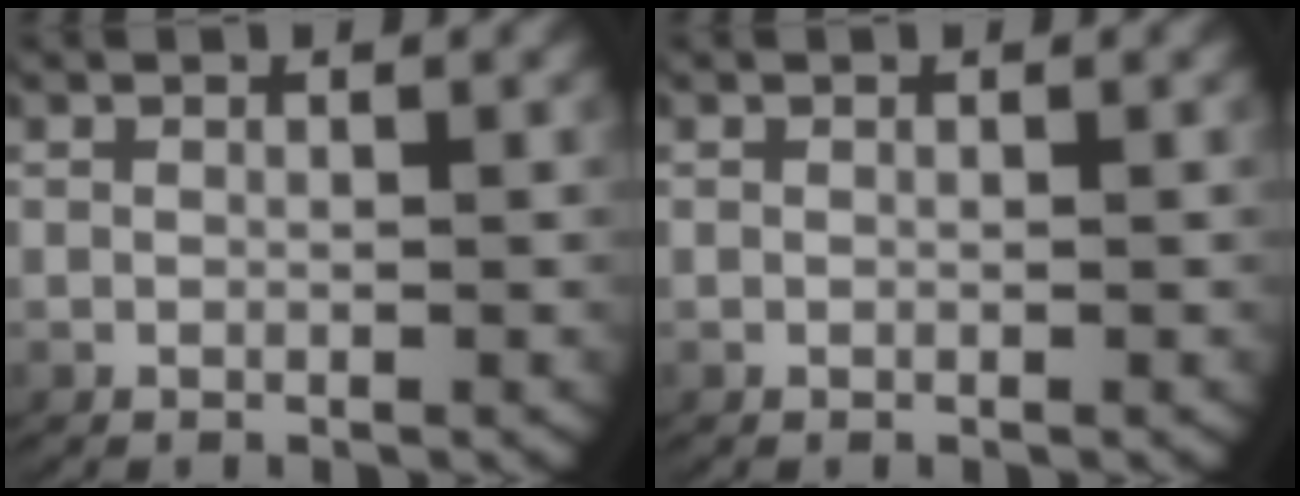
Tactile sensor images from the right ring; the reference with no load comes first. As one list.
[{"total": 0.0}]